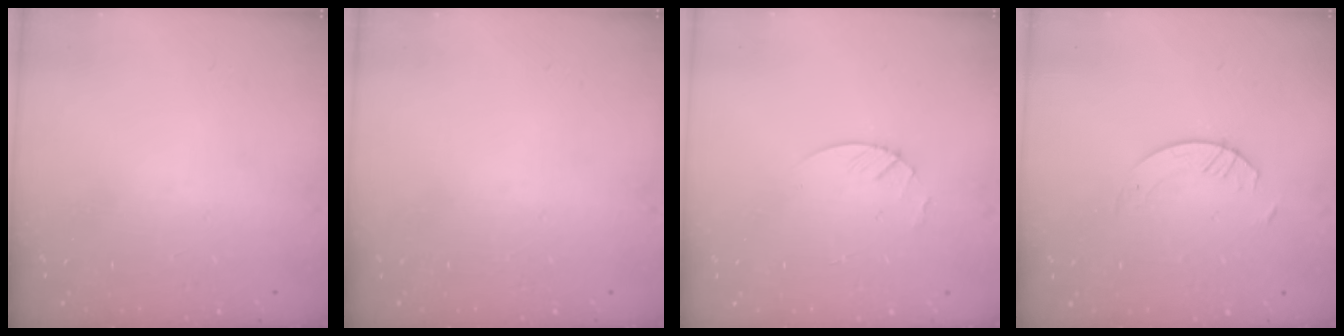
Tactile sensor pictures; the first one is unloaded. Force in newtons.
{"total": 0.0}
{"total": 3.0, "press": 2.9, "slide": 0.3}
{"total": 2.9, "press": 2.9, "slide": 0.3}